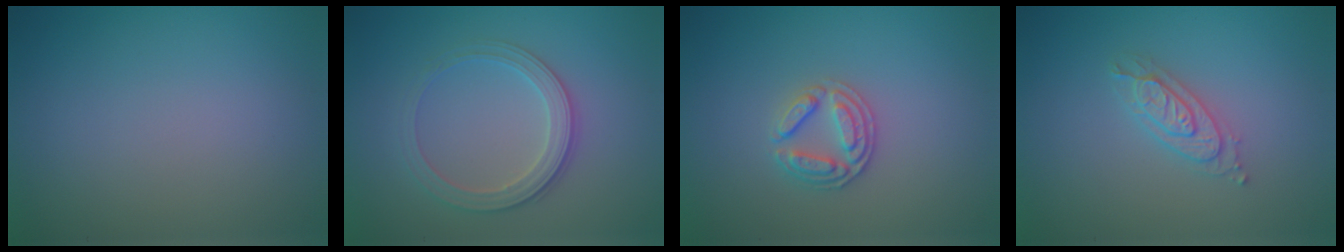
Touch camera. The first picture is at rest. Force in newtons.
{"total": 2.8, "press": 2.7, "slide": 0.7}
{"total": 2.6, "press": 2.5, "slide": 0.6}
{"total": 2.6, "press": 2.6, "slide": 0.5}